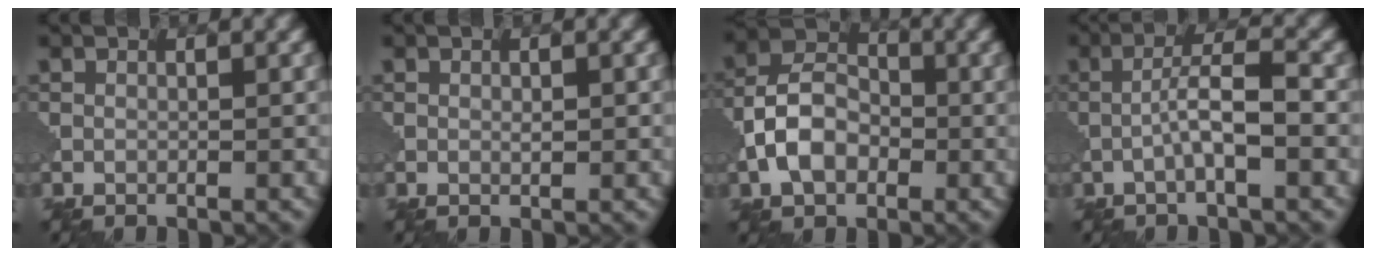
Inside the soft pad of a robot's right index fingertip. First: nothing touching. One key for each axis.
{"total": 0.8, "fx": 0.0, "fy": 0.4, "fz": 0.7, "tx": -0.012, "ty": -0.001, "tz": 0.001}
{"total": 5.8, "fx": -1.7, "fy": 4.0, "fz": 3.8, "tx": -0.073, "ty": 0.010, "tz": -0.040}
{"total": 3.9, "fx": -1.0, "fy": 0.6, "fz": 3.7, "tx": -0.066, "ty": 0.012, "tz": -0.026}